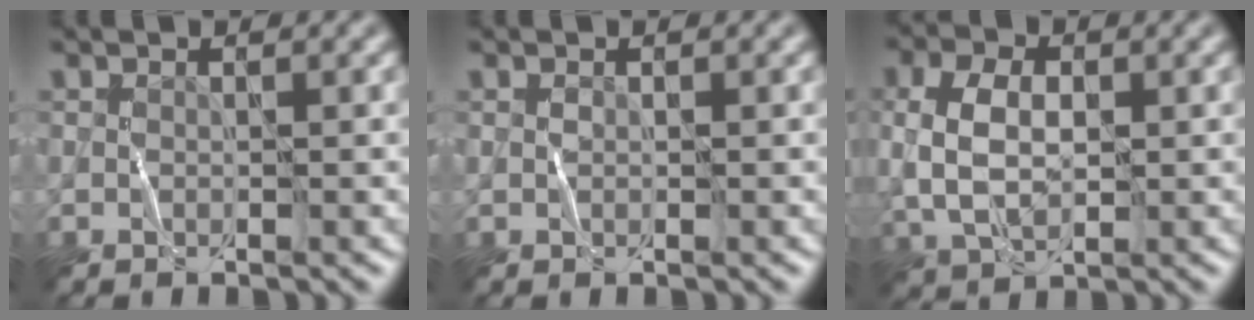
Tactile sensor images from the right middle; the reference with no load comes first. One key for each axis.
{"total": 0.0}
{"total": 5.2, "fx": 0.3, "fy": 3.5, "fz": 3.9, "tx": -0.090, "ty": 0.003, "tz": 0.010}